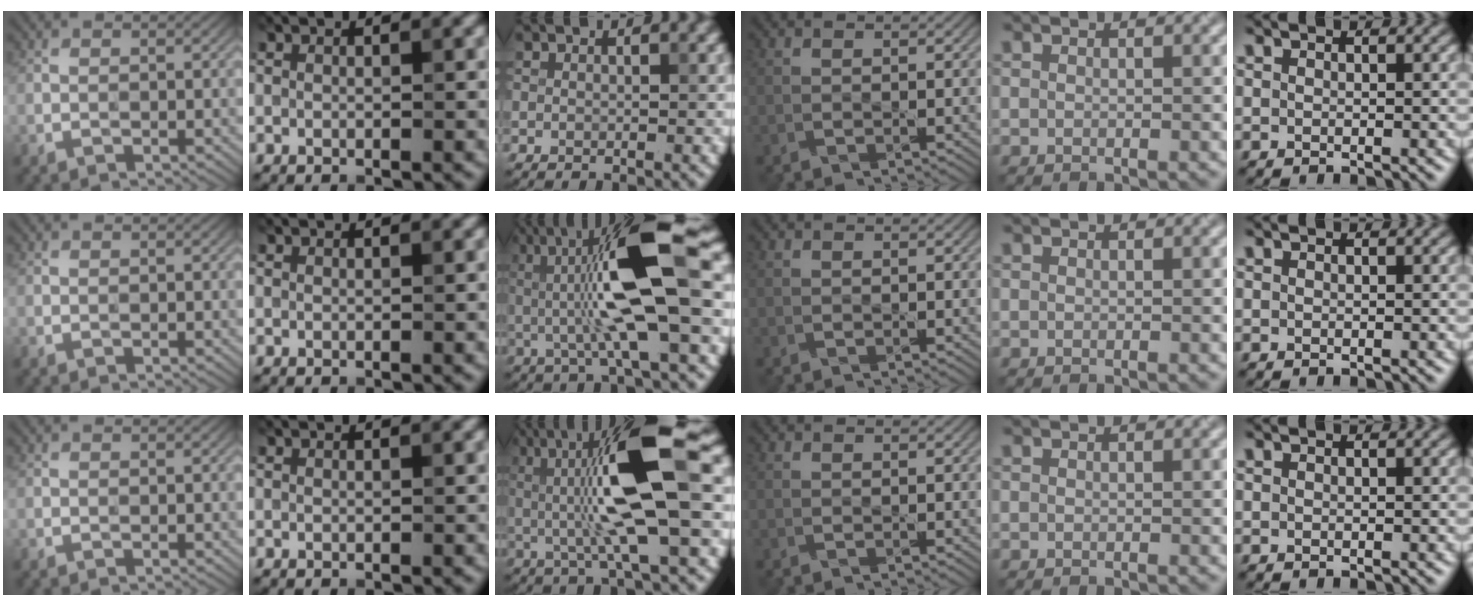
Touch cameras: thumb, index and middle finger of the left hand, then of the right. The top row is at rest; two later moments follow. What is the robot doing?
{"motion": "dispense", "object": "spray bottle"}